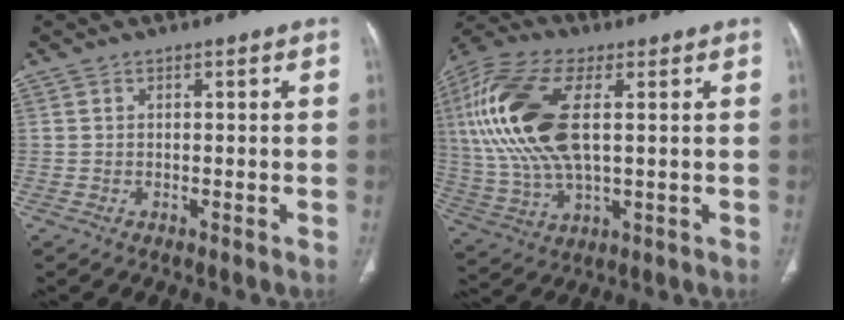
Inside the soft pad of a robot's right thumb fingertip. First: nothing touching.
{"total": 21.4, "force": [4.0, 10.2, 18.4], "torque": [-0.412, -0.001, 0.072]}